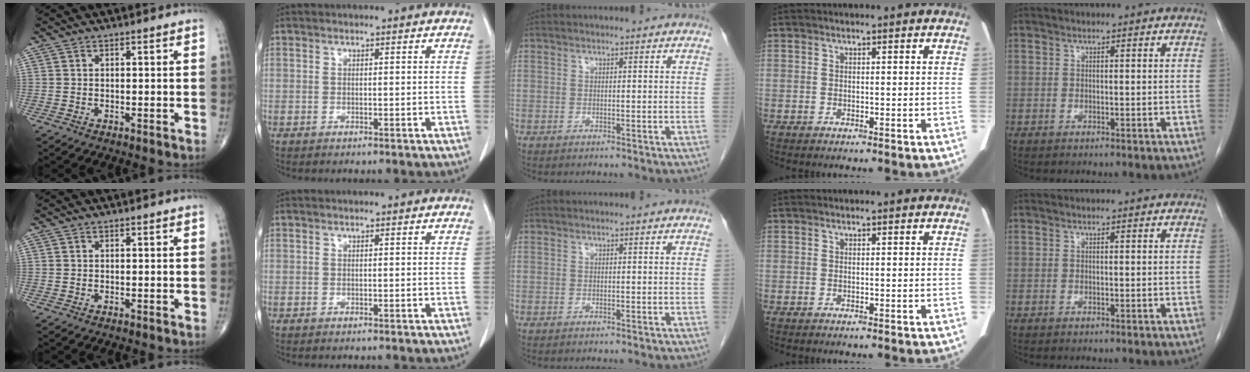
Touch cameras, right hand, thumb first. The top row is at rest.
{}